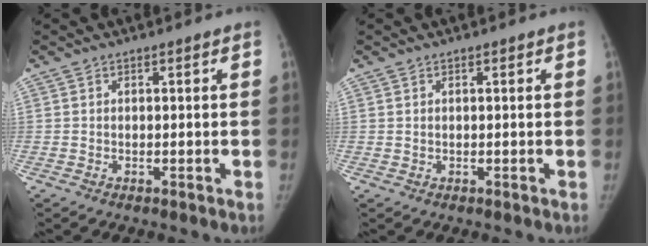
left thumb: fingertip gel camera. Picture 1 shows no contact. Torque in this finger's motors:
{"motor_torque": [-0.07, -0.04, 0.44, -0.02, -0.07]}